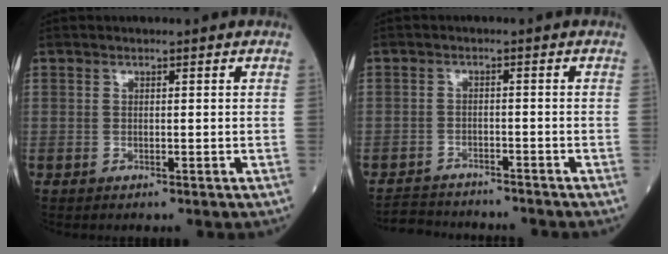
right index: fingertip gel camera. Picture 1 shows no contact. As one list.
[{"total": 5.7, "force": [-5.7, 1.0, 0.4], "torque": [-0.002, -0.006, -0.090]}]